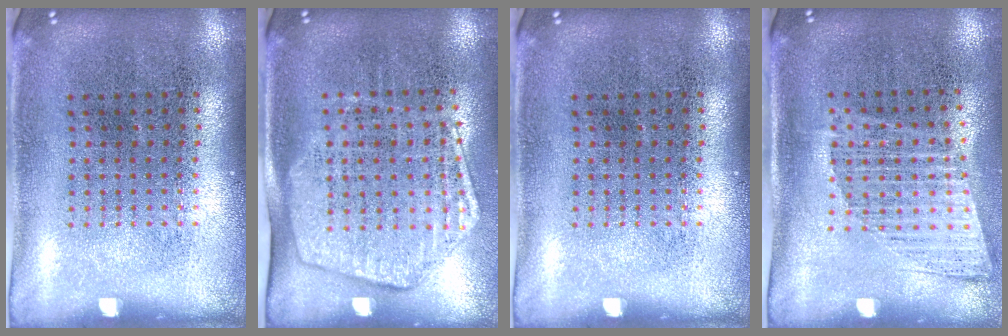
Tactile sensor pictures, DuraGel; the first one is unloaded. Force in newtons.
{"total": 1.9, "press": 1.6, "slide": 1.1}
{"total": 0.0}
{"total": 1.2, "press": 1.0, "slide": 0.7}